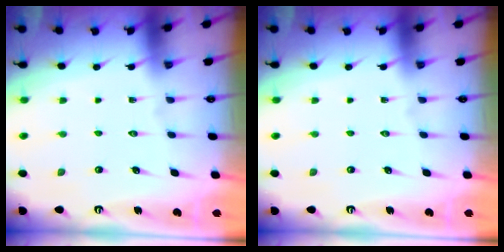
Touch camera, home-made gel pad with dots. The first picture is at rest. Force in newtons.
{"total": 0.0}